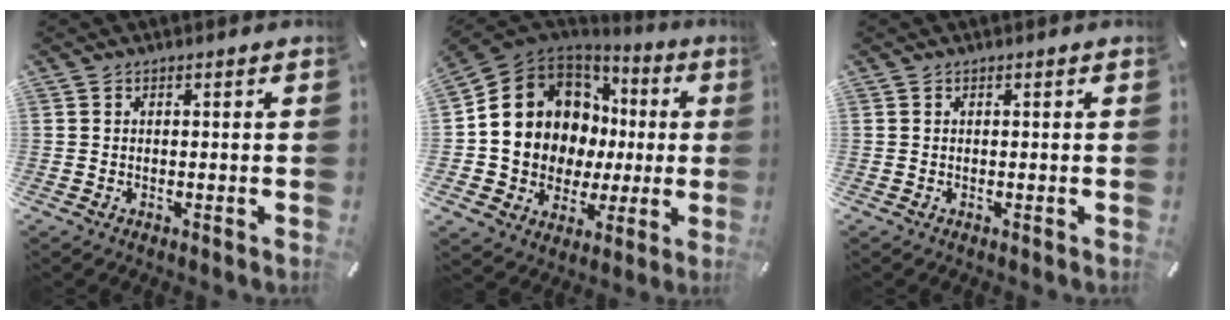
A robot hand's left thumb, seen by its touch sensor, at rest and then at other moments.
{"total": 13.4, "force": [2.9, 12.0, 5.2], "torque": [-0.106, -0.044, 0.072]}
{"total": 0.0}